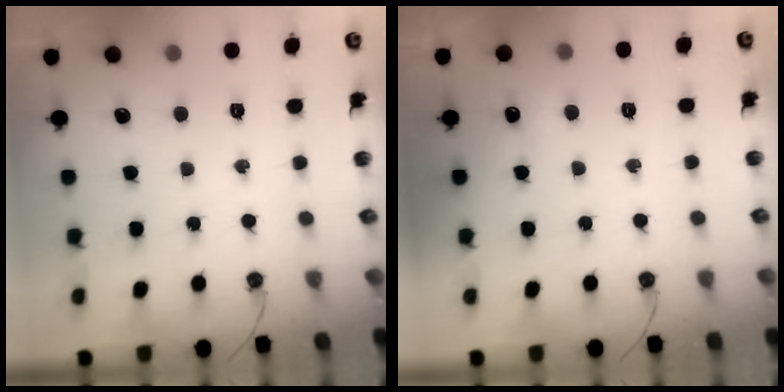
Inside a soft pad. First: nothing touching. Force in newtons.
{"total": 2.8, "press": 2.7, "slide": 0.6}